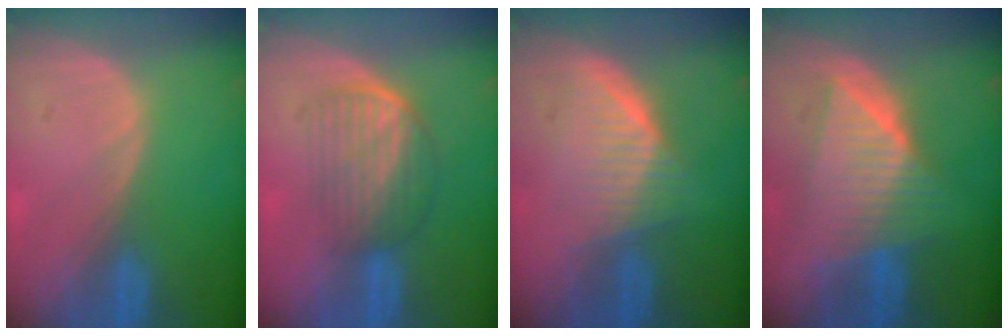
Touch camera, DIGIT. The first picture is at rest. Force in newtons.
{"total": 7.0, "press": 5.9, "slide": 3.8}
{"total": 5.8, "press": 5.8, "slide": 0.5}
{"total": 8.7, "press": 8.7, "slide": 0.4}